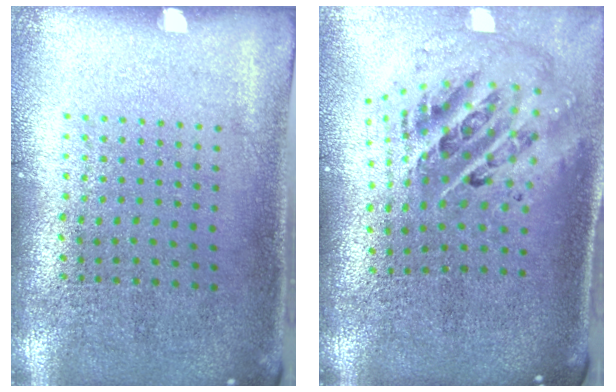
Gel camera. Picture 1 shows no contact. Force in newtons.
{"total": 2.1, "press": 1.6, "slide": 1.4}